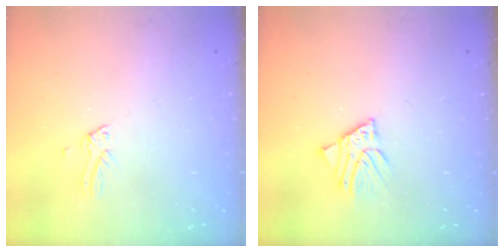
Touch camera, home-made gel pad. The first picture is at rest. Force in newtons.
{"total": 3.9, "press": 3.8, "slide": 0.4}